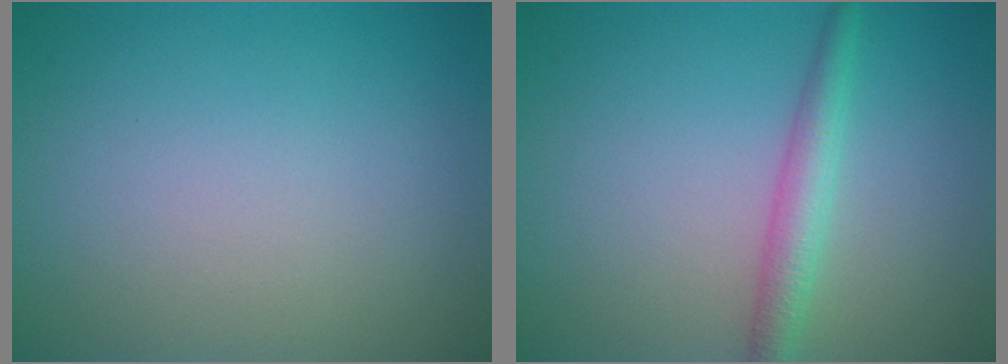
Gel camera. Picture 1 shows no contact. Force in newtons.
{"total": 2.7, "press": 2.7, "slide": 0.1}